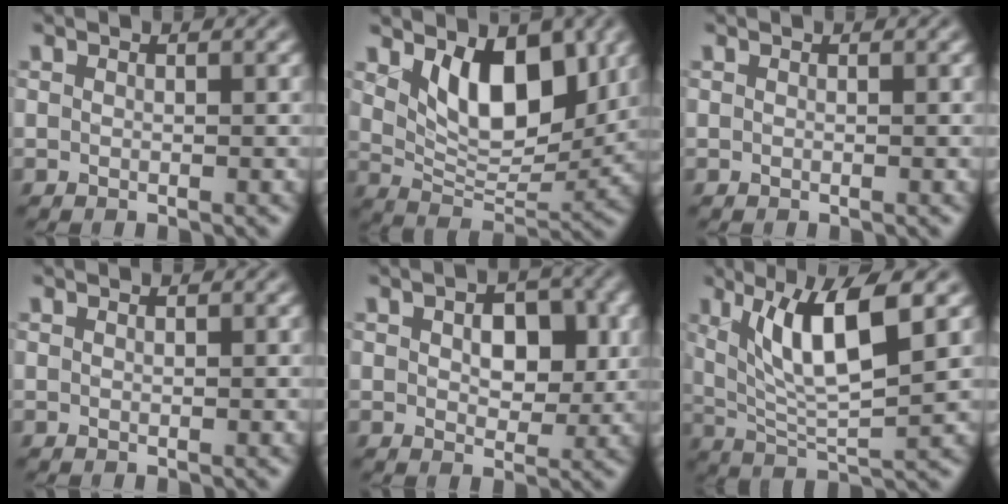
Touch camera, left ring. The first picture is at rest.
{"total": 7.5, "force": [2.9, 4.1, 5.5], "torque": [-0.092, -0.020, 0.050]}
{"total": 0.0}
{"total": 0.0}
{"total": 4.9, "force": [0.8, 3.0, 3.8], "torque": [-0.061, -0.002, 0.012]}
{"total": 8.0, "force": [2.9, 1.9, 7.1], "torque": [-0.127, -0.006, 0.057]}